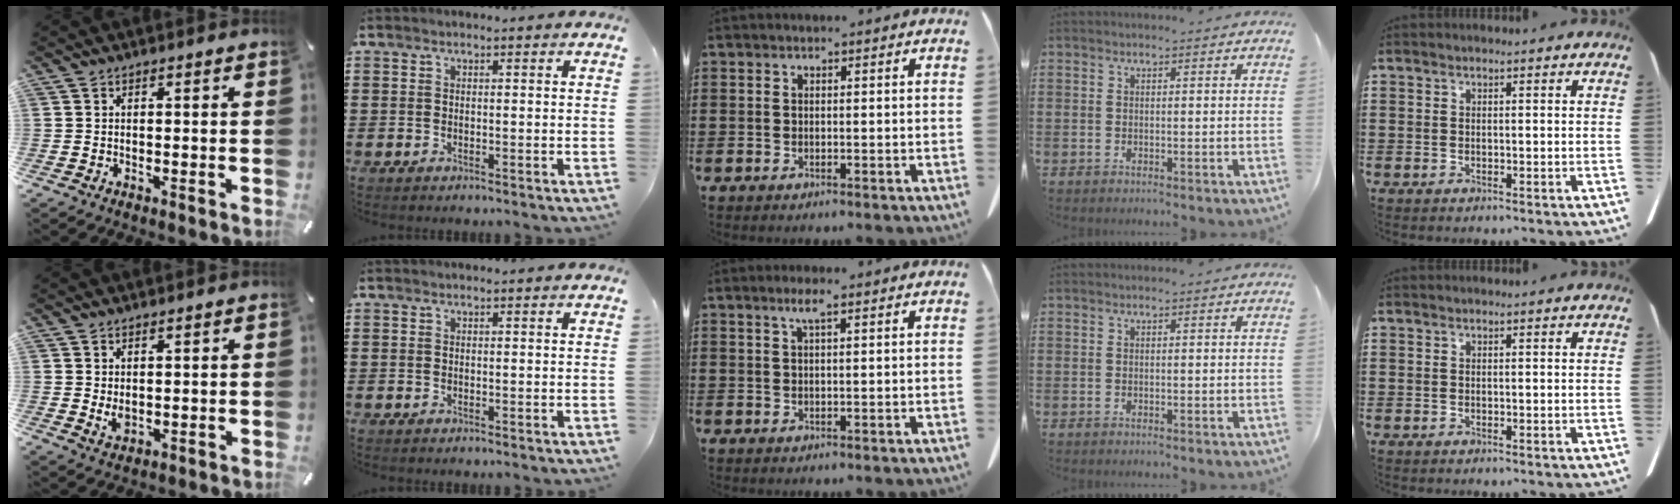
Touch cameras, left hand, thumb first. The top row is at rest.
{"thumb": {"total": 2.5, "force": [0.7, 1.6, 1.8], "torque": [-0.041, -0.002, 0.012]}, "middle": {"total": 2.4, "force": [1.3, 0.3, 2.0], "torque": [-0.042, 0.002, 0.022]}}